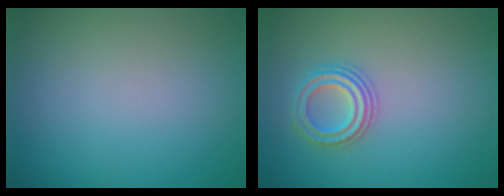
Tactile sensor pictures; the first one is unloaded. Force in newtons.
{"total": 2.5, "press": 2.4, "slide": 0.4}